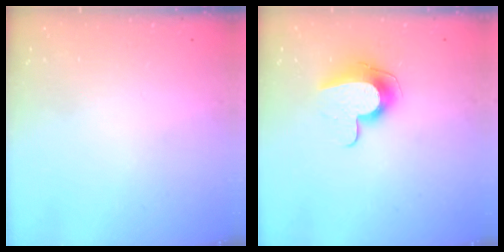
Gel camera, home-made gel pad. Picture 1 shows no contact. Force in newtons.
{"total": 9.9, "press": 9.9, "slide": 0.4}